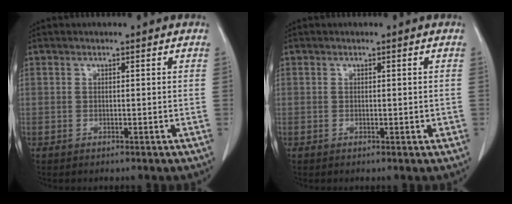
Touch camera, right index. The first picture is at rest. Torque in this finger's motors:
{"motor_torque": [-0.27, 0.34, -0.05, 0.01]}